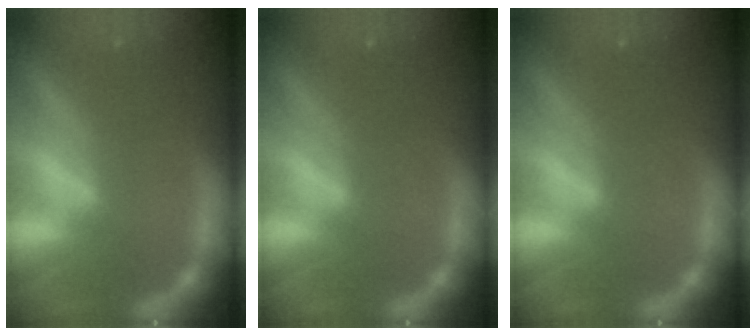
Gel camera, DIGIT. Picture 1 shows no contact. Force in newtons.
{"total": 0.0}
{"total": 0.0}